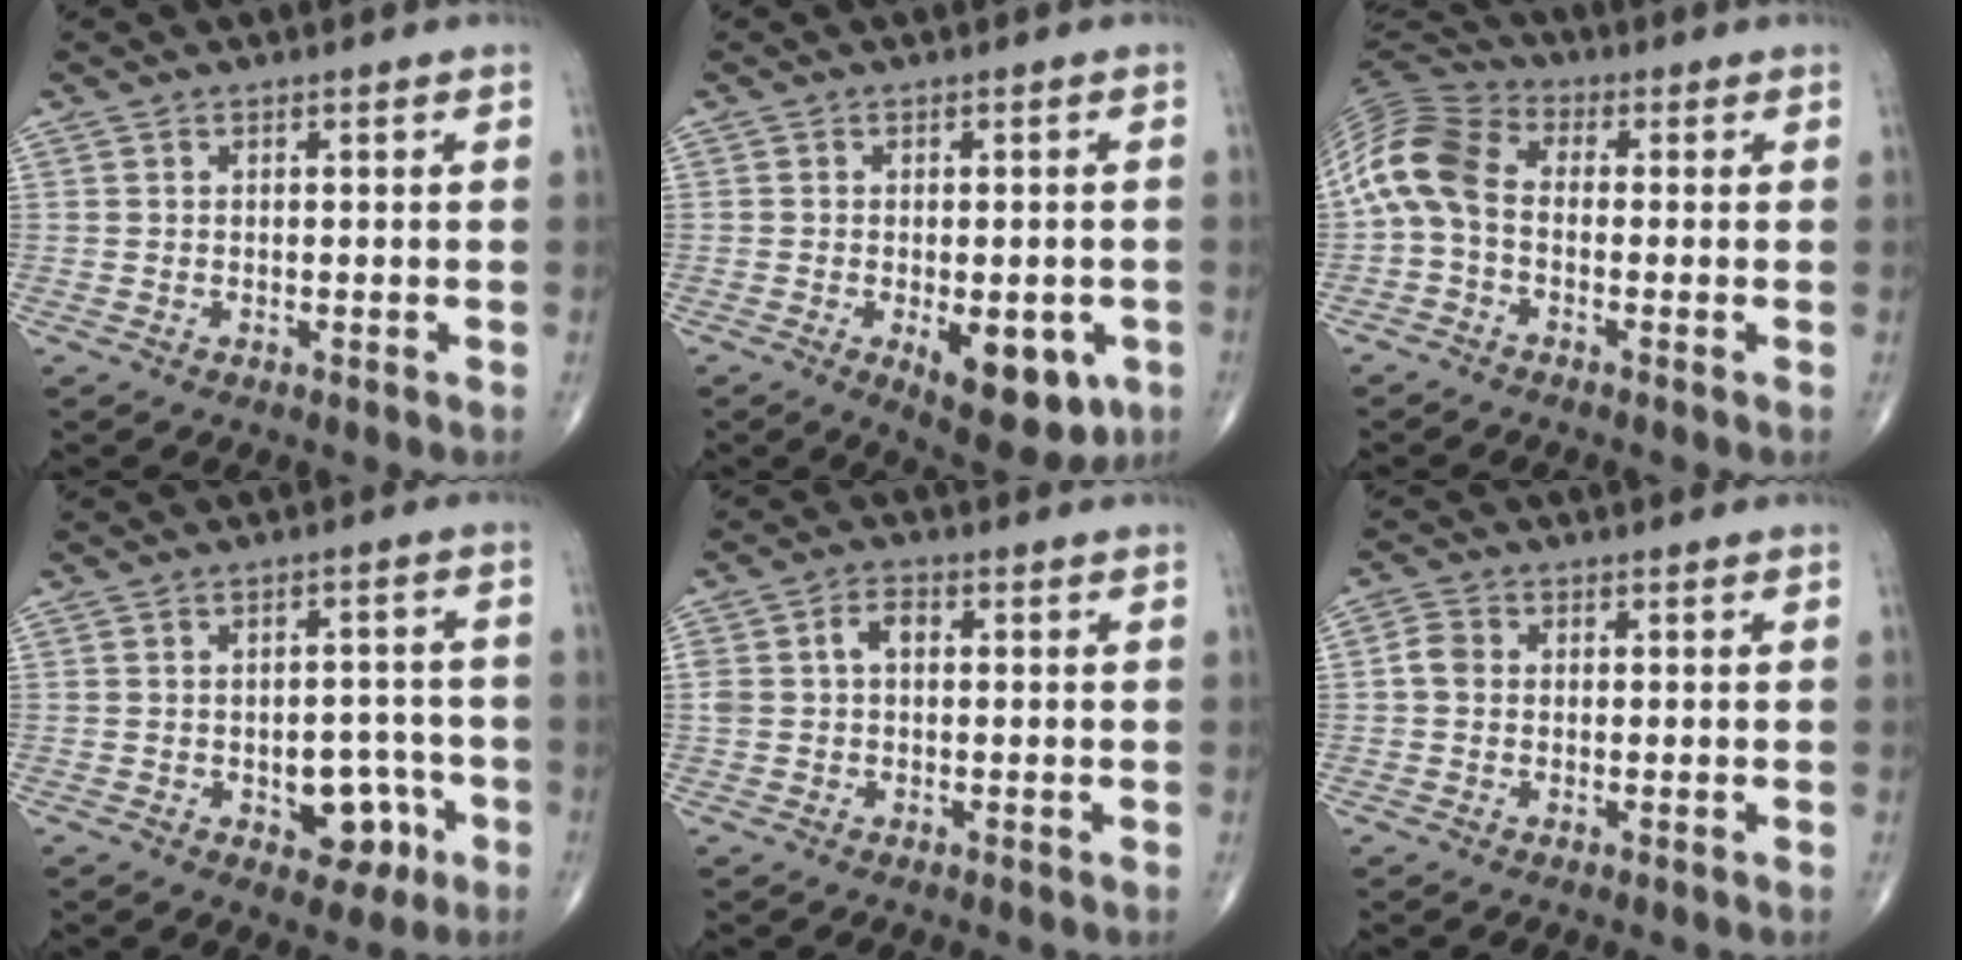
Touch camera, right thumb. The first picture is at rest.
{"total": 10.6, "force": [-3.4, 4.9, 8.8], "torque": [-0.093, -0.007, -0.036]}
{"total": 10.8, "force": [-1.0, 6.9, 8.2], "torque": [-0.167, 0.029, -0.036]}
{"total": 7.8, "force": [-2.9, 5.0, 5.2], "torque": [-0.029, 0.029, -0.030]}
{"total": 4.0, "force": [0.4, 2.7, 2.9], "torque": [-0.059, 0.020, 0.006]}
{"total": 2.8, "force": [-0.1, 2.3, 1.5], "torque": [-0.026, 0.009, -0.007]}